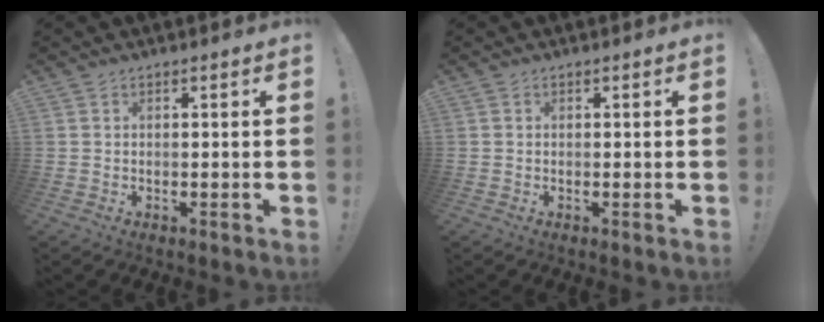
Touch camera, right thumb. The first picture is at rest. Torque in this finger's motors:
{"motor_torque": [-0.17, -0.10, -0.11, 0.05, -0.03]}